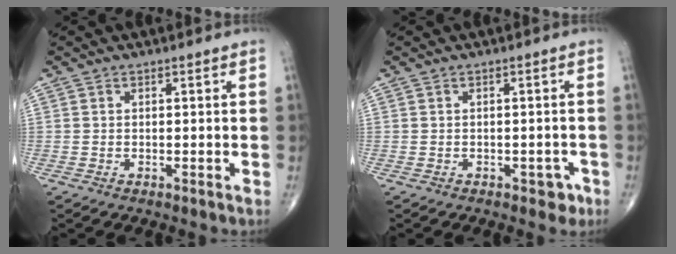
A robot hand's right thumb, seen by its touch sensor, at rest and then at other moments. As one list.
[{"total": 2.3, "force": [-1.2, 1.5, 1.3], "torque": [0.000, 0.009, -0.013]}]